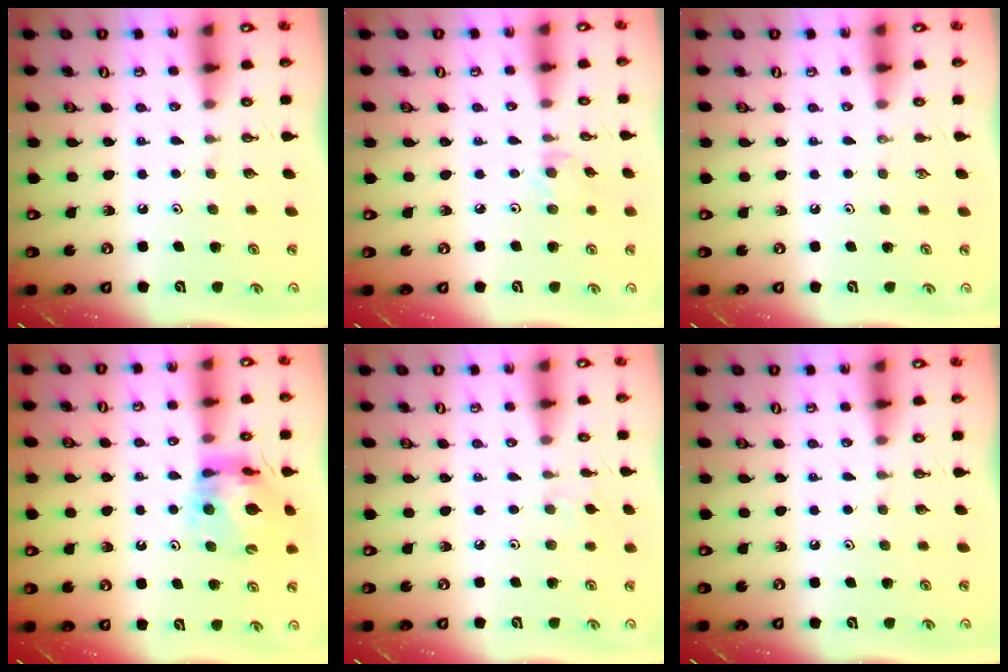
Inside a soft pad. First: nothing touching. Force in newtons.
{"total": 3.3, "press": 3.3, "slide": 0.4}
{"total": 0.0}
{"total": 12.5, "press": 12.4, "slide": 1.2}
{"total": 2.3, "press": 2.3, "slide": 0.6}
{"total": 0.0}